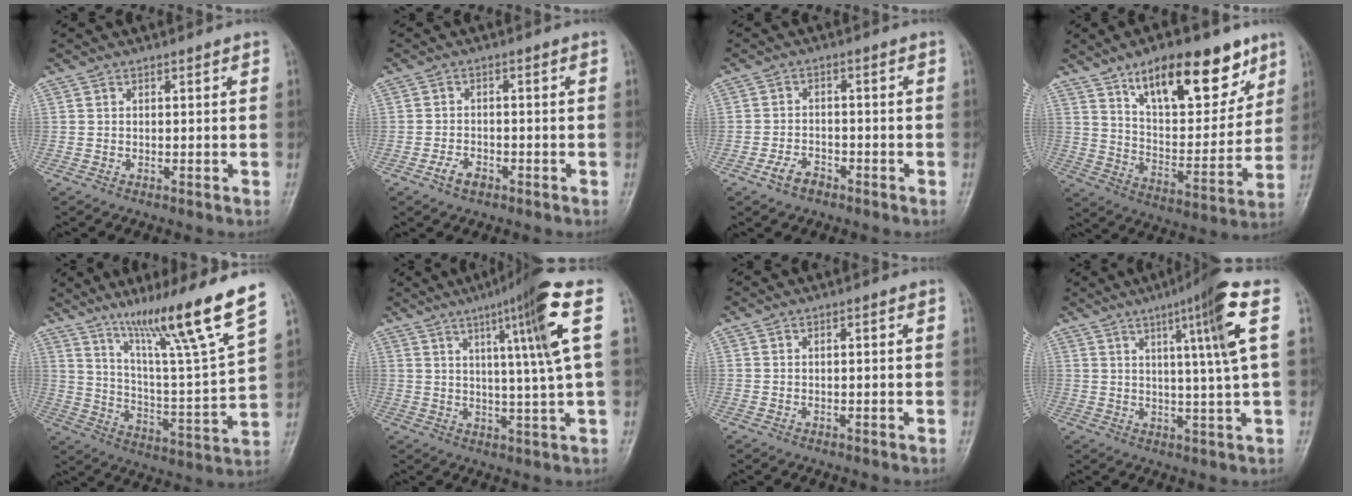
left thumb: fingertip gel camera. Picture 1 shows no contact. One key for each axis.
{"total": 3.1, "fx": -1.9, "fy": 1.8, "fz": 1.8, "tx": -0.033, "ty": 0.013, "tz": -0.032}
{"total": 3.8, "fx": -2.5, "fy": 2.1, "fz": 1.9, "tx": -0.034, "ty": 0.018, "tz": -0.043}
{"total": 20.4, "fx": 12.4, "fy": 8.8, "fz": 13.7, "tx": -0.156, "ty": -0.057, "tz": 0.205}
{"total": 19.3, "fx": 12.8, "fy": 0.0, "fz": 14.4, "tx": -0.209, "ty": -0.071, "tz": 0.209}
{"total": 13.2, "fx": 4.5, "fy": -0.7, "fz": 12.4, "tx": -0.194, "ty": -0.007, "tz": 0.067}
{"total": 0.8, "fx": -0.1, "fy": 0.2, "fz": 0.7, "tx": -0.013, "ty": 0.004, "tz": 0.000}
{"total": 11.1, "fx": 3.7, "fy": -0.8, "fz": 10.4, "tx": -0.165, "ty": -0.007, "tz": 0.056}